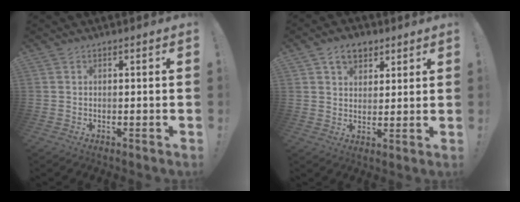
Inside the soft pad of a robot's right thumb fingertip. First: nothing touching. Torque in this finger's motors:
{"motor_torque": [0.32, -0.16, 0.12, 0.04, 0.16]}